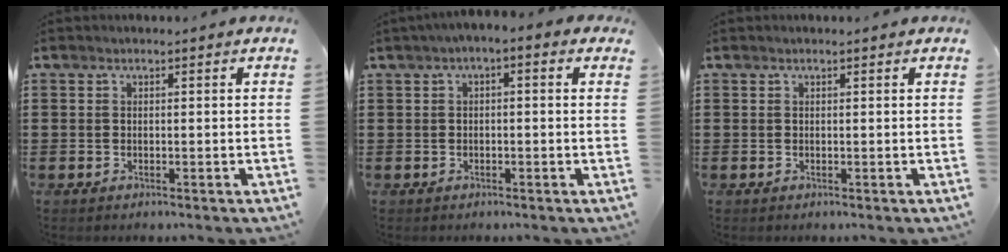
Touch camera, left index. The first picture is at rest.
{"total": 1.5, "force": [-0.8, 0.4, 1.3], "torque": [-0.023, 0.002, -0.017]}
{"total": 0.0}